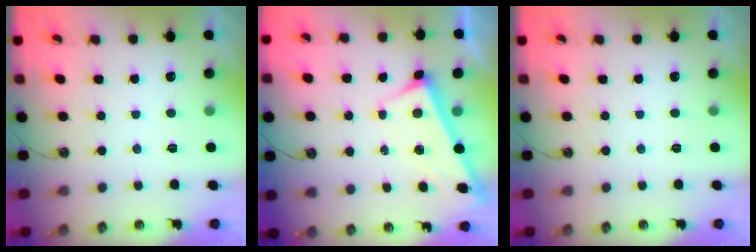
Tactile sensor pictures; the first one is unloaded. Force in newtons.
{"total": 2.9, "press": 2.9, "slide": 0.2}
{"total": 0.0}